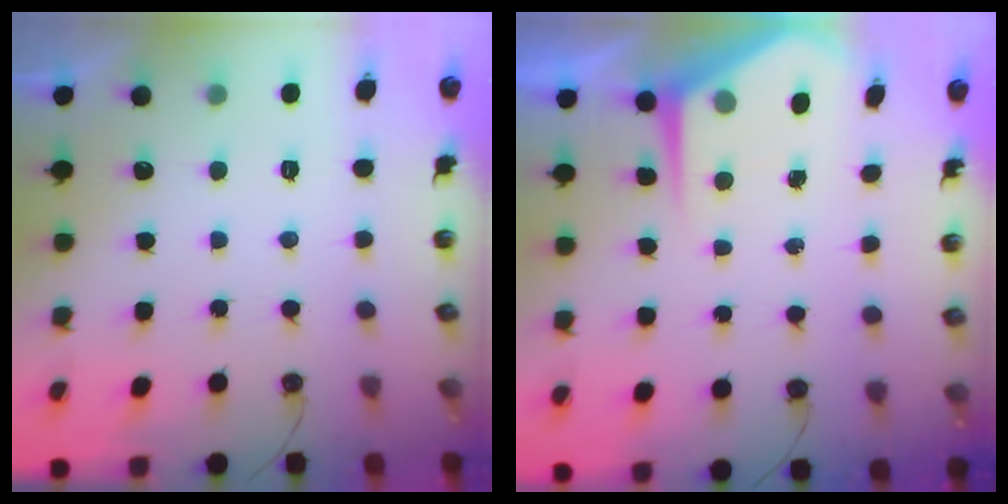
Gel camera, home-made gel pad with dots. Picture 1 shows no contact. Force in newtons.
{"total": 5.9, "press": 5.8, "slide": 0.5}